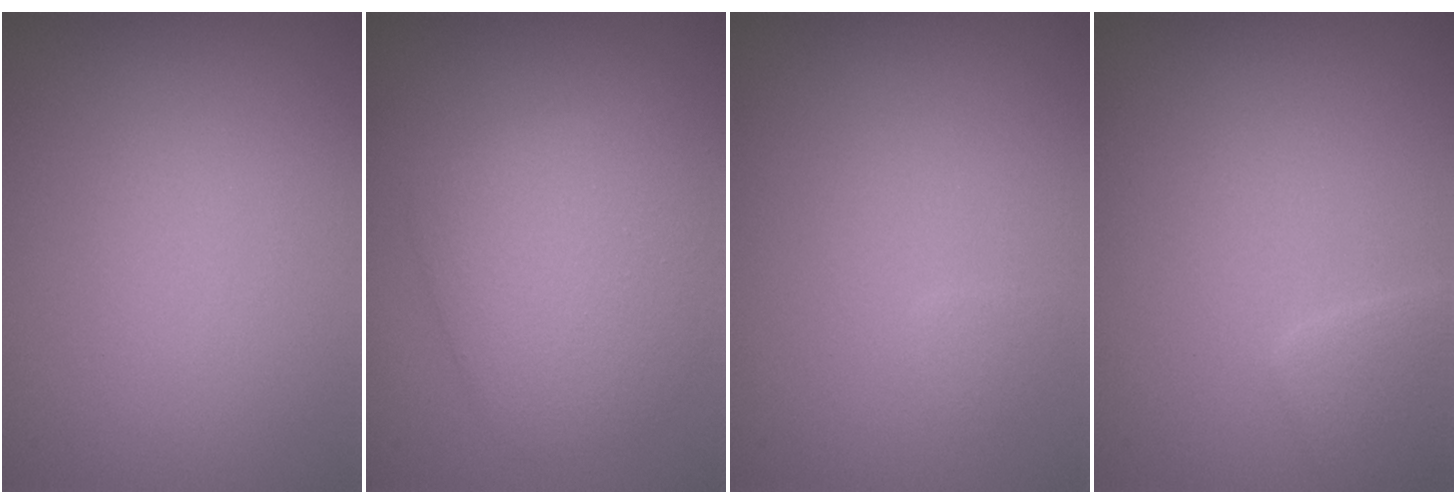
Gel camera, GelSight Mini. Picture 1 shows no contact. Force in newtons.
{"total": 4.4, "press": 4.4, "slide": 0.3}
{"total": 0.6, "press": 0.6, "slide": 0.0}
{"total": 2.0, "press": 2.0, "slide": 0.0}